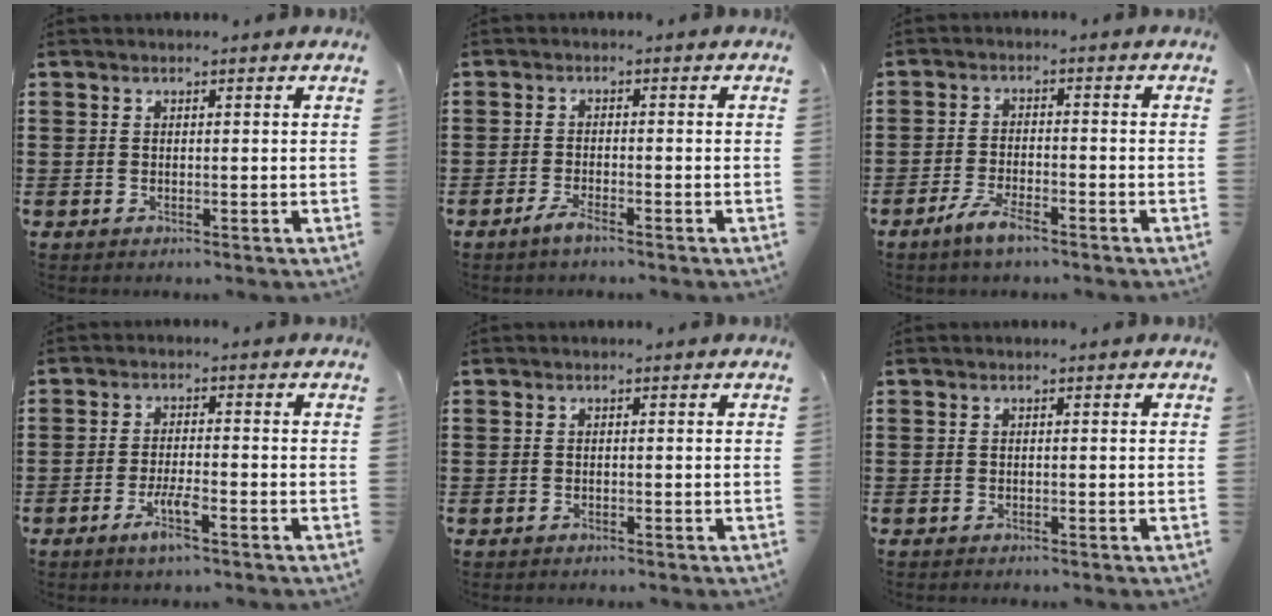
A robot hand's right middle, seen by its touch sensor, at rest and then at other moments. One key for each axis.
{"total": 2.5, "fx": -1.9, "fy": 0.4, "fz": 1.6, "tx": -0.033, "ty": 0.000, "tz": -0.037}
{"total": 4.5, "fx": -3.3, "fy": 1.1, "fz": 2.8, "tx": -0.064, "ty": -0.001, "tz": -0.067}
{"total": 4.5, "fx": -2.6, "fy": 0.7, "fz": 3.7, "tx": -0.072, "ty": -0.004, "tz": -0.048}
{"total": 0.6, "fx": -0.5, "fy": 0.3, "fz": 0.0, "tx": -0.001, "ty": 0.001, "tz": -0.012}
{"total": 0.5, "fx": -0.5, "fy": 0.2, "fz": 0.0, "tx": 0.000, "ty": 0.001, "tz": -0.011}